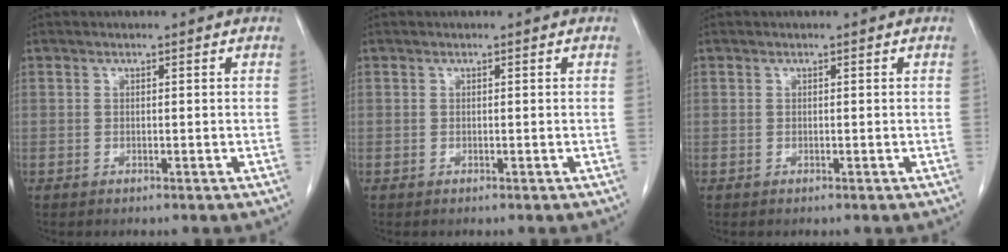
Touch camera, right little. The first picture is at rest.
{"total": 0.0}
{"total": 0.0}